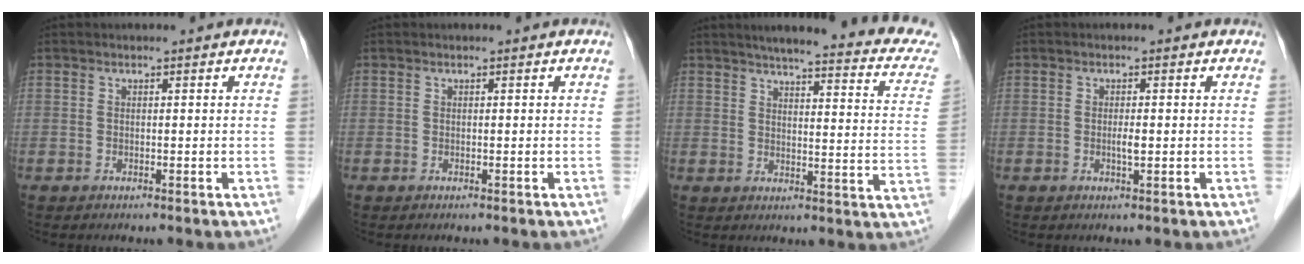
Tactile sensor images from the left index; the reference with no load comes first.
{"total": 0.0}
{"total": 21.8, "force": [19.3, 1.9, 10.0], "torque": [-0.118, -0.038, 0.215]}
{"total": 1.3, "force": [-0.2, 0.2, 1.3], "torque": [-0.024, -0.001, -0.002]}